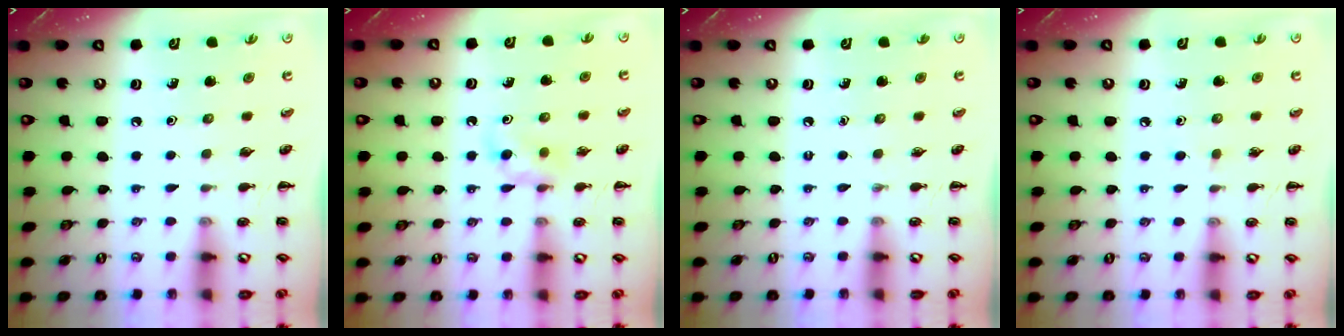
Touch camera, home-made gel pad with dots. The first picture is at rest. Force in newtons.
{"total": 6.2, "press": 5.7, "slide": 2.3}
{"total": 0.0}
{"total": 1.6, "press": 1.4, "slide": 0.8}